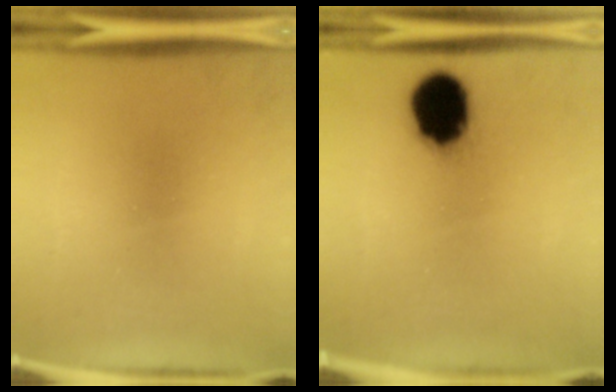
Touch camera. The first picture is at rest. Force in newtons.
{"total": 14.0}